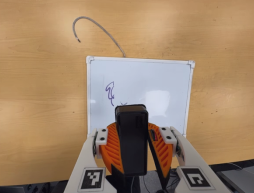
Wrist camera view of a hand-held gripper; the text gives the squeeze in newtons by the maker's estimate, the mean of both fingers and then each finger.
{"total": 10.3, "left": 10.3, "right": 10.3}